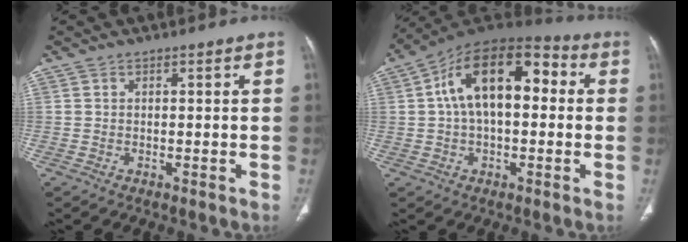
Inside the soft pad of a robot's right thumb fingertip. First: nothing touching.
{"total": 17.4, "force": [2.7, 9.5, 14.4], "torque": [-0.216, 0.043, 0.033]}